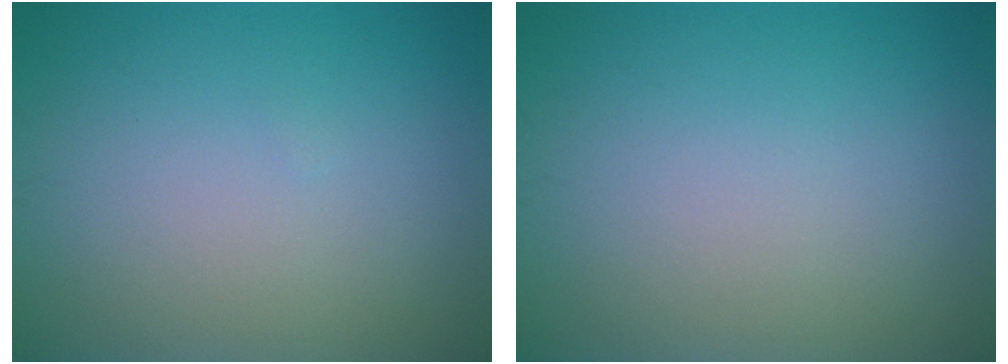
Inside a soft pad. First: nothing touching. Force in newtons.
{"total": 0.0}